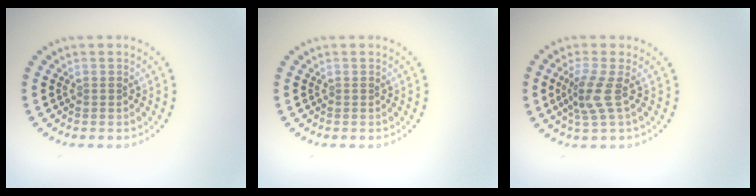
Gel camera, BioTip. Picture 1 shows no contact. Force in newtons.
{"total": 0.0}
{"total": 2.7, "press": 2.1, "slide": 1.7}